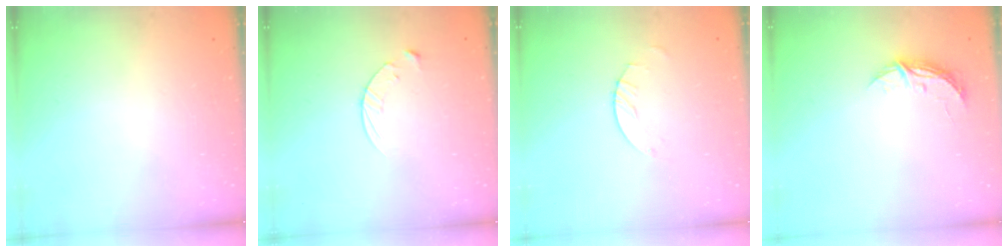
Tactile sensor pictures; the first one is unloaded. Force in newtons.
{"total": 5.4, "press": 5.4, "slide": 0.5}
{"total": 2.5, "press": 2.5, "slide": 0.1}
{"total": 4.6, "press": 4.6, "slide": 0.4}